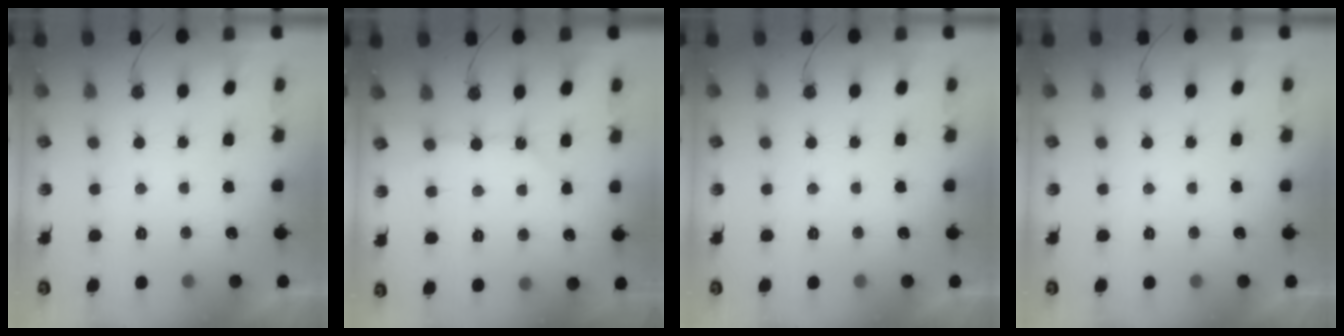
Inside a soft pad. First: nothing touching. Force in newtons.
{"total": 3.9, "press": 3.8, "slide": 0.4}
{"total": 0.0}
{"total": 0.0}